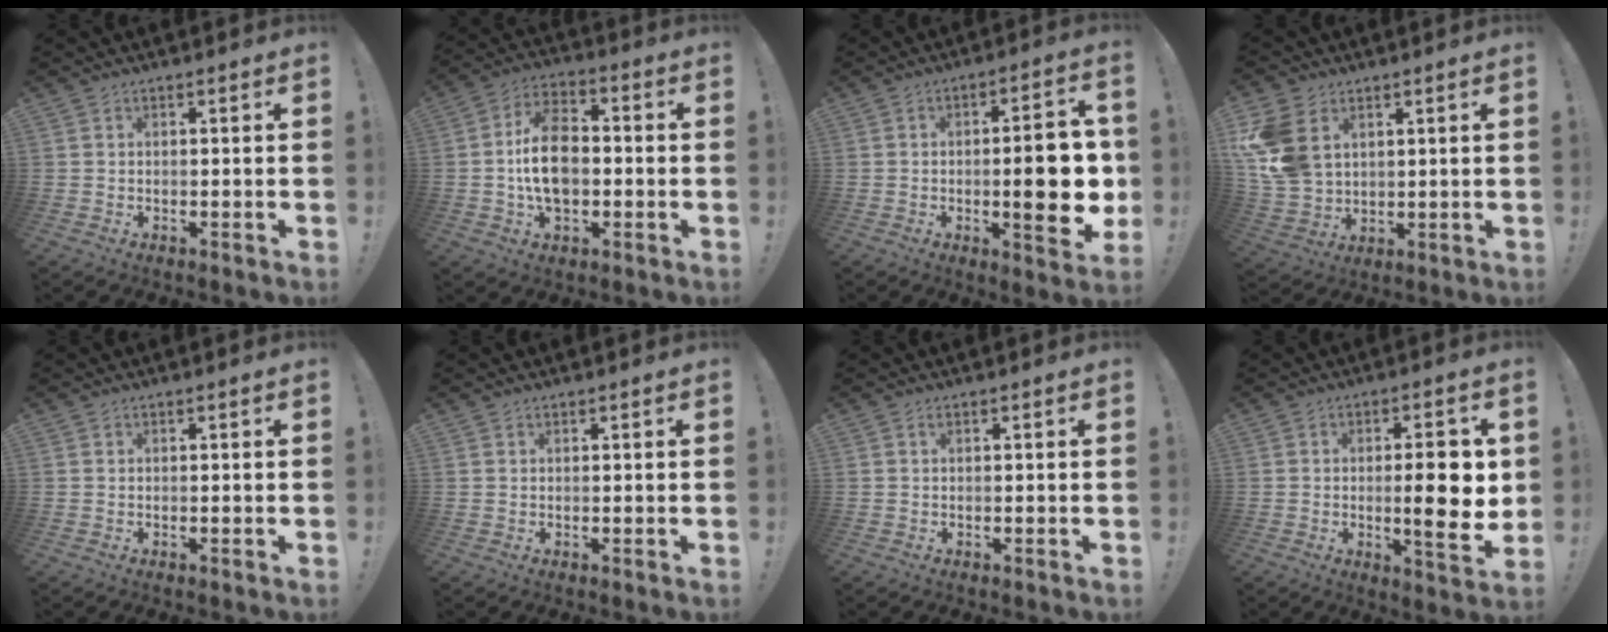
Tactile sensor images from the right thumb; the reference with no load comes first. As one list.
[{"total": 14.5, "force": [-1.6, 9.7, 10.7], "torque": [-0.188, 0.015, -0.029]}, {"total": 16.1, "force": [-1.5, 4.4, 15.5], "torque": [-0.191, -0.004, -0.019]}, {"total": 13.7, "force": [4.8, 9.8, 8.2], "torque": [-0.165, -0.016, 0.100]}, {"total": 0.0}, {"total": 0.6, "force": [0.5, 0.3, 0.1], "torque": [0.000, -0.003, 0.009]}, {"total": 0.0}, {"total": 12.5, "force": [0.0, 3.0, 12.1], "torque": [-0.156, -0.011, -0.006]}]